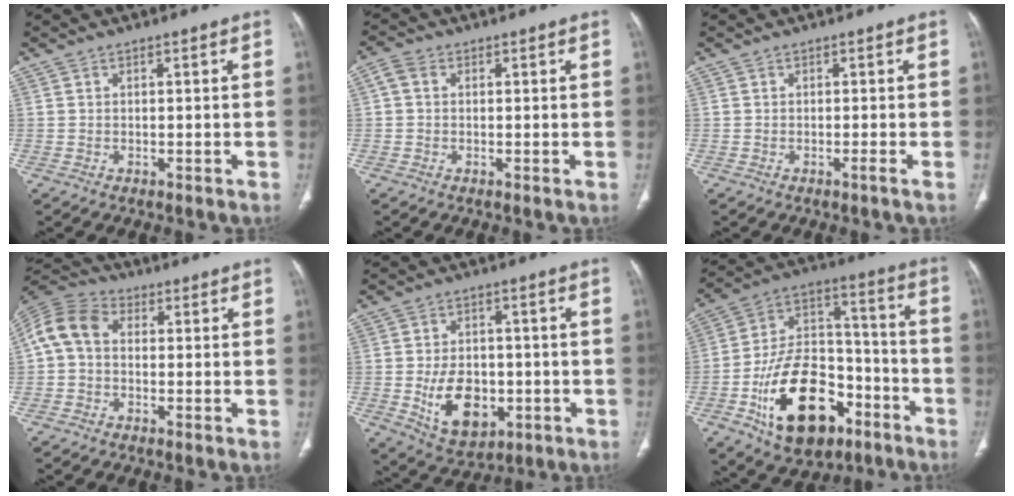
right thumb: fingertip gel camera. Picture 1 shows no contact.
{"total": 2.5, "force": [0.4, 1.9, 1.5], "torque": [-0.031, 0.007, 0.002]}
{"total": 0.8, "force": [-0.4, -0.2, 0.6], "torque": [-0.007, 0.000, -0.009]}
{"total": 8.5, "force": [0.3, 6.1, 5.8], "torque": [-0.108, 0.024, -0.012]}
{"total": 11.3, "force": [-2.5, 7.6, 8.0], "torque": [-0.104, 0.002, -0.026]}
{"total": 23.2, "force": [-10.5, 13.7, 15.5], "torque": [-0.226, 0.079, -0.162]}